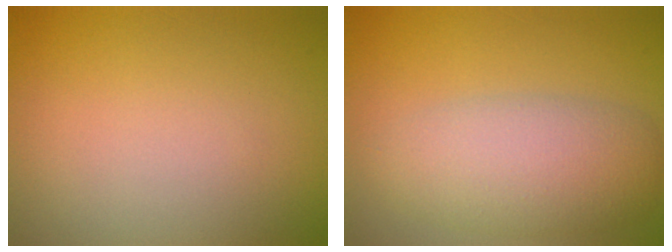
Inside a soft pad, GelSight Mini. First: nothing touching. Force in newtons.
{"total": 5.5, "press": 5.5, "slide": 0.5}